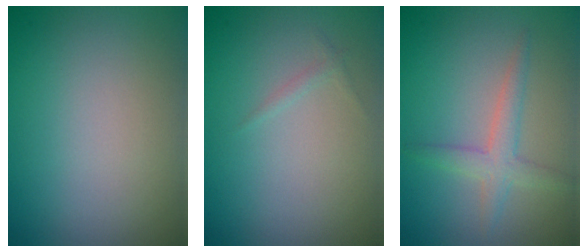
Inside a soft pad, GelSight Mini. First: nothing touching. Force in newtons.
{"total": 0.5, "press": 0.5, "slide": 0.1}
{"total": 2.4, "press": 2.4, "slide": 0.1}